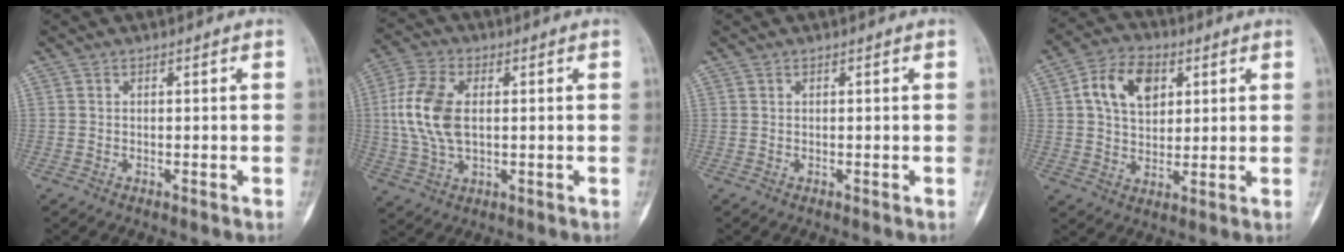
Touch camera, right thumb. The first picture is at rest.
{"total": 11.8, "force": [1.0, 6.9, 9.5], "torque": [-0.204, 0.007, 0.020]}
{"total": 0.0}
{"total": 11.1, "force": [3.4, 7.6, 7.4], "torque": [-0.108, 0.001, 0.057]}